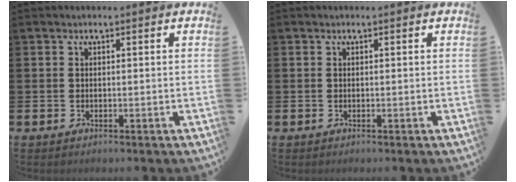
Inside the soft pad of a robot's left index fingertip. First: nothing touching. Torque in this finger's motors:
{"motor_torque": [0.00, 0.00, 0.00, 0.00]}